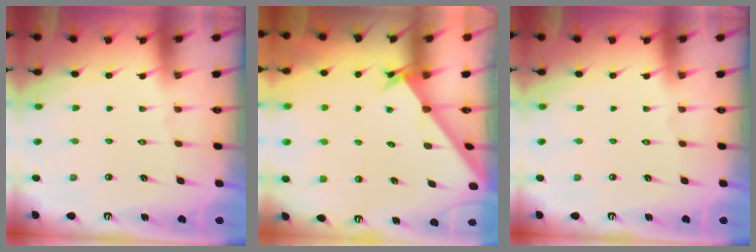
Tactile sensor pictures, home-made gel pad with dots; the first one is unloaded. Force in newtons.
{"total": 2.2, "press": 2.2, "slide": 0.2}
{"total": 0.0}